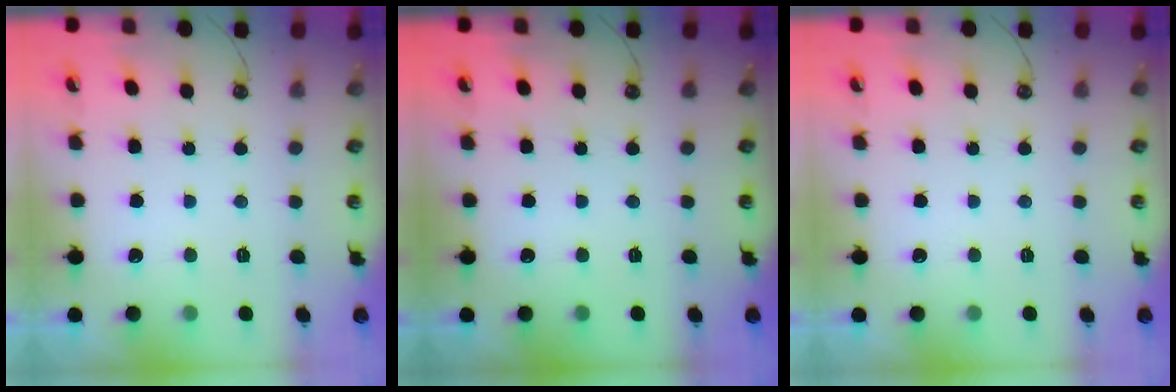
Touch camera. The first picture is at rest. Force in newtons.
{"total": 0.0}
{"total": 0.0}